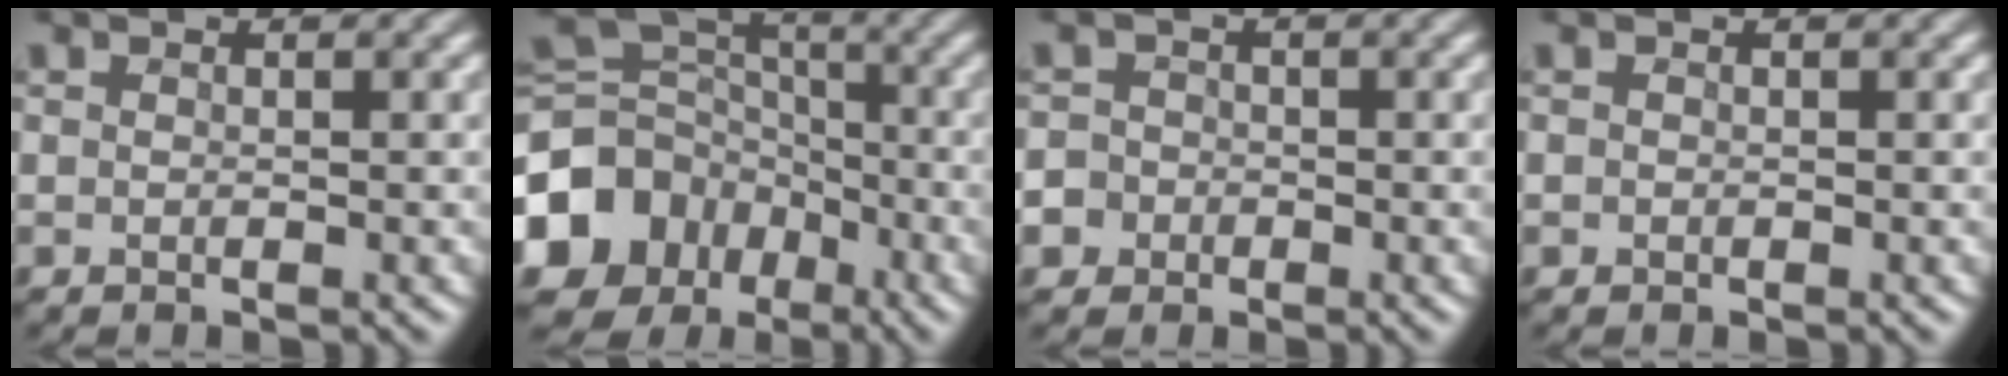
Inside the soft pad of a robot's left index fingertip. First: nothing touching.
{"total": 11.6, "force": [-5.4, 9.3, 4.3], "torque": [-0.125, -0.001, -0.115]}
{"total": 3.9, "force": [-1.9, 3.4, 0.6], "torque": [0.003, 0.003, -0.051]}
{"total": 0.0}